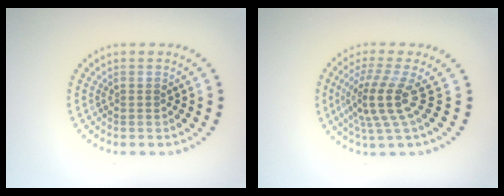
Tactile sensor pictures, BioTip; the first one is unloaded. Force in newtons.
{"total": 4.1, "press": 2.8, "slide": 3.0}